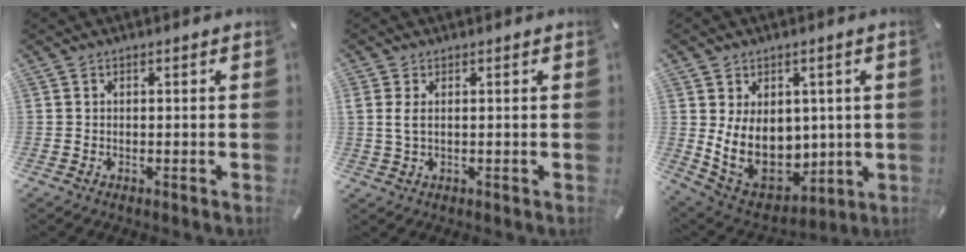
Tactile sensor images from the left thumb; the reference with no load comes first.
{"total": 2.8, "force": [0.9, 1.0, 2.5], "torque": [-0.053, 0.001, 0.016]}
{"total": 14.9, "force": [1.5, 11.7, 9.1], "torque": [-0.178, -0.038, 0.039]}